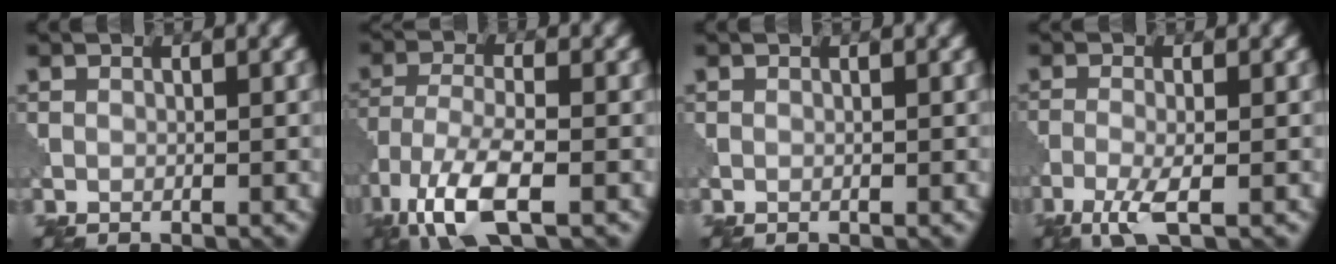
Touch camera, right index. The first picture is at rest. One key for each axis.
{"total": 7.8, "fx": -4.5, "fy": 2.4, "fz": 5.9, "tx": -0.128, "ty": -0.008, "tz": -0.095}
{"total": 0.0}
{"total": 3.3, "fx": -1.7, "fy": 0.6, "fz": 2.7, "tx": -0.060, "ty": -0.003, "tz": -0.041}